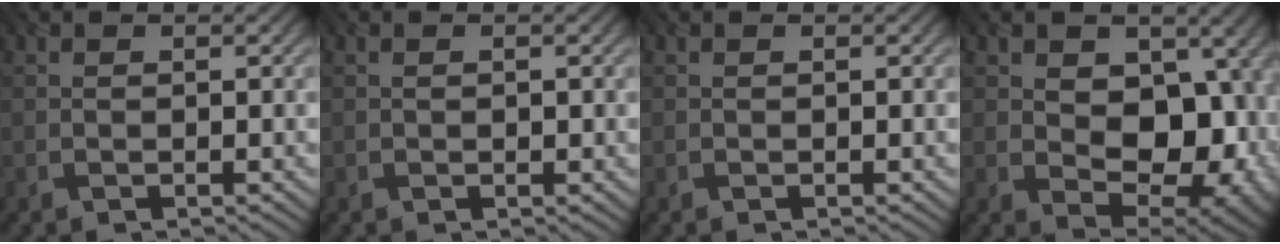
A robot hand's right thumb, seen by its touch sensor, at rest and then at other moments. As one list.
[{"total": 0.6, "force": [0.0, 0.3, 0.5], "torque": [-0.009, 0.001, 0.001]}, {"total": 0.0}, {"total": 13.2, "force": [0.5, 9.1, 9.6], "torque": [-0.146, -0.016, 0.015]}]